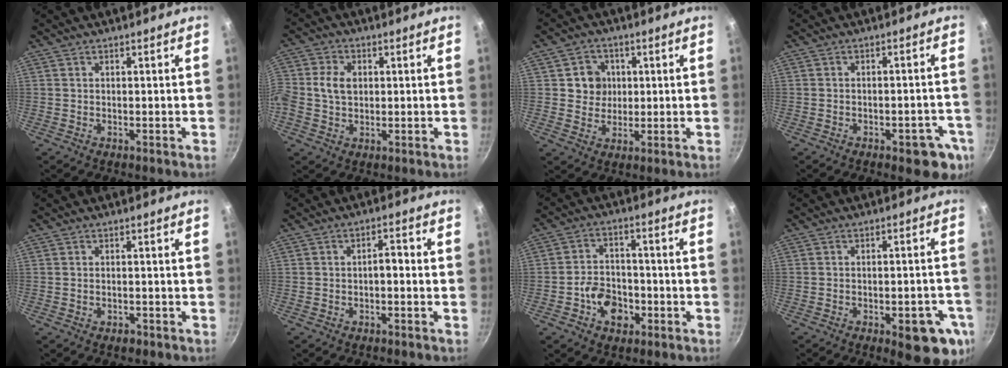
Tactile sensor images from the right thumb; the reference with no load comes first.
{"total": 6.1, "force": [0.5, 4.7, 4.0], "torque": [-0.065, 0.010, 0.001]}
{"total": 6.1, "force": [1.1, 5.7, 1.9], "torque": [0.007, -0.002, 0.015]}
{"total": 7.9, "force": [-3.5, 3.7, 5.9], "torque": [-0.036, 0.020, -0.036]}
{"total": 1.6, "force": [-1.0, 0.9, 0.9], "torque": [-0.016, 0.008, -0.013]}
{"total": 2.8, "force": [-1.0, 1.4, 2.3], "torque": [-0.029, 0.022, -0.016]}
{"total": 8.3, "force": [-3.3, 6.1, 4.6], "torque": [-0.054, 0.030, -0.060]}
{"total": 11.6, "force": [-4.7, 4.5, 9.6], "torque": [-0.080, 0.017, -0.055]}